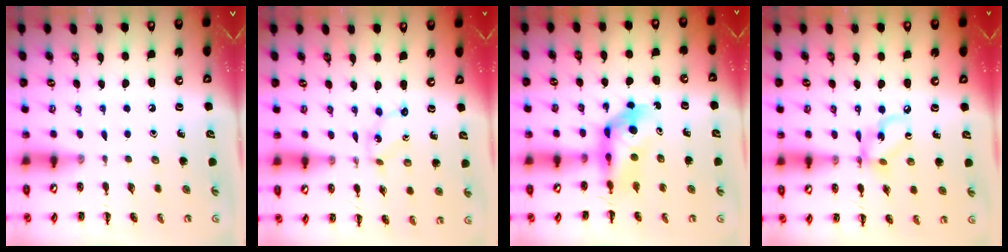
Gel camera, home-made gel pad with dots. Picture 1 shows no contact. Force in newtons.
{"total": 1.1, "press": 1.1, "slide": 0.4}
{"total": 5.3, "press": 5.2, "slide": 1.0}
{"total": 8.2, "press": 7.9, "slide": 2.0}